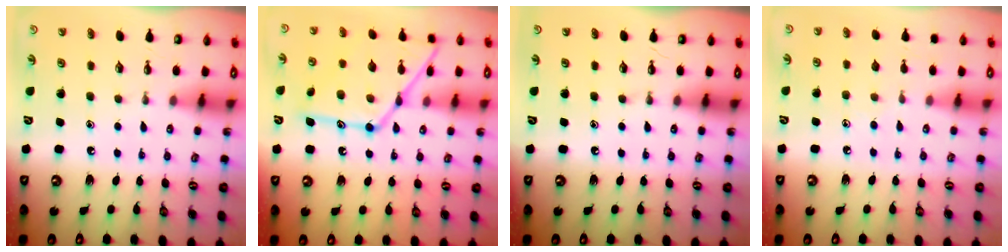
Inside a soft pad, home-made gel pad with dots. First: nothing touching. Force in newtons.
{"total": 17.2, "press": 17.1, "slide": 1.4}
{"total": 0.0}
{"total": 4.4, "press": 4.4, "slide": 0.5}